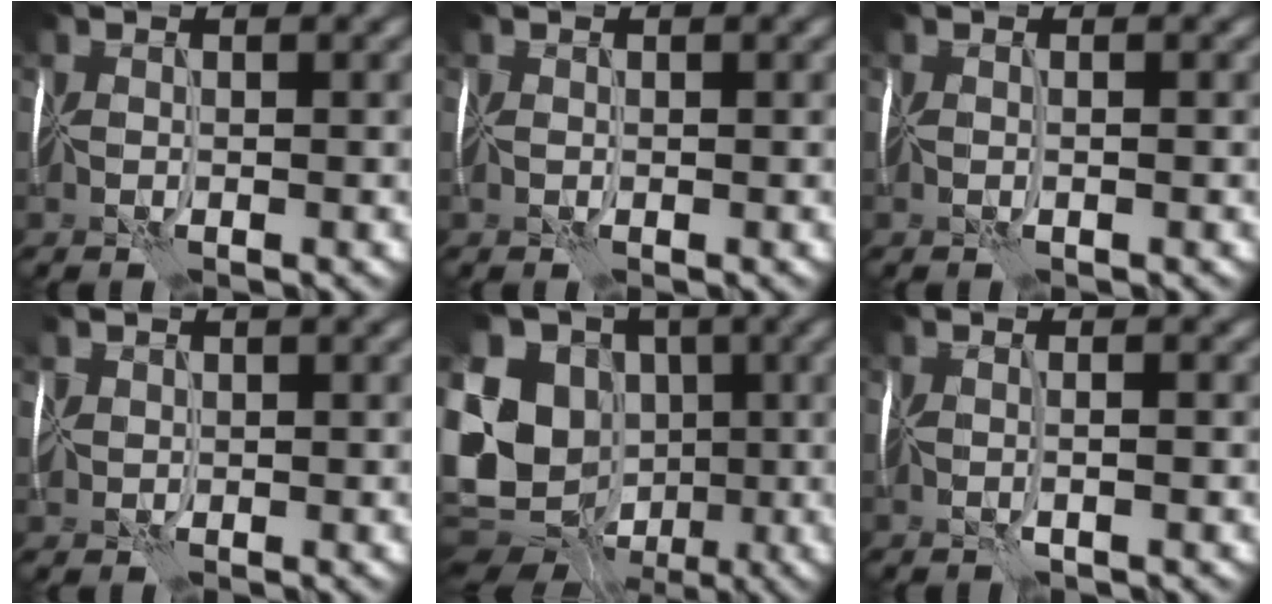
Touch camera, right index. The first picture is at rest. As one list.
[{"total": 0.0}, {"total": 0.8, "force": [-0.2, -0.3, -0.7], "torque": [0.003, 0.006, 0.005]}, {"total": 2.2, "force": [0.1, 1.8, 1.3], "torque": [-0.009, 0.000, 0.009]}, {"total": 15.7, "force": [-3.3, 13.4, 7.4], "torque": [-0.187, 0.011, -0.056]}, {"total": 0.0}]